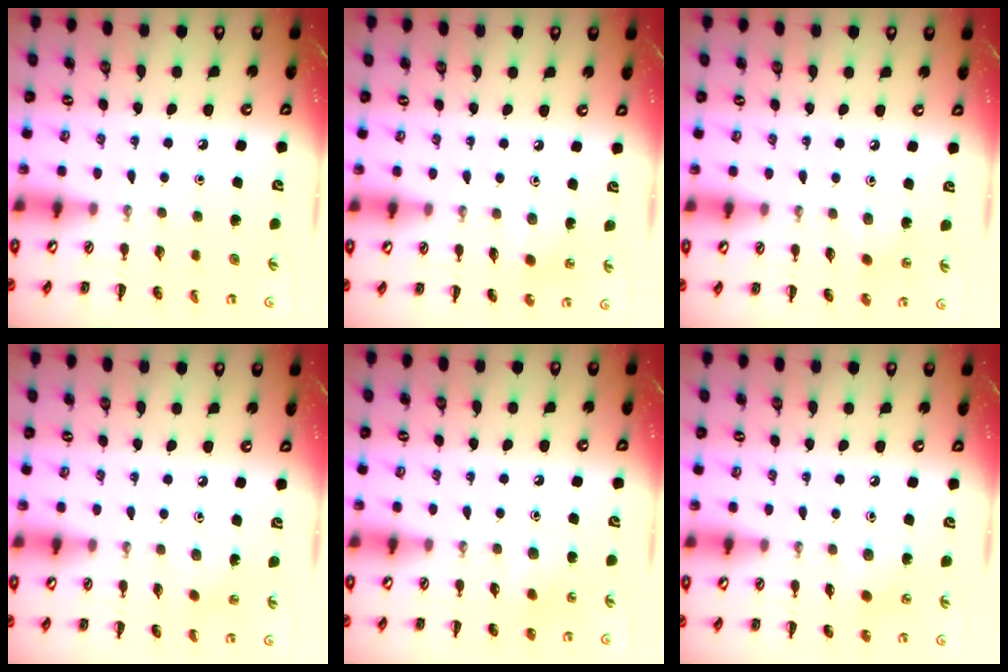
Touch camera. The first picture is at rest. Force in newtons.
{"total": 2.4, "press": 2.3, "slide": 0.7}
{"total": 2.4, "press": 2.4, "slide": 0.4}
{"total": 1.8, "press": 1.7, "slide": 0.7}
{"total": 5.8, "press": 5.6, "slide": 1.5}
{"total": 6.0, "press": 5.9, "slide": 1.1}